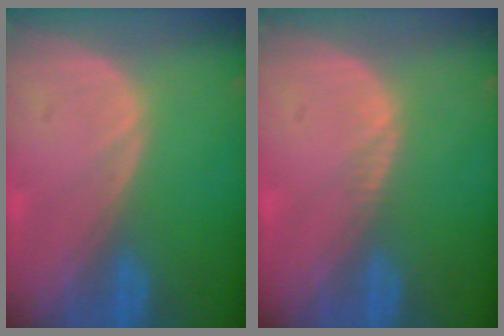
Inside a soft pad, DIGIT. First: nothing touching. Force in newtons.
{"total": 0.7, "press": 0.6, "slide": 0.4}